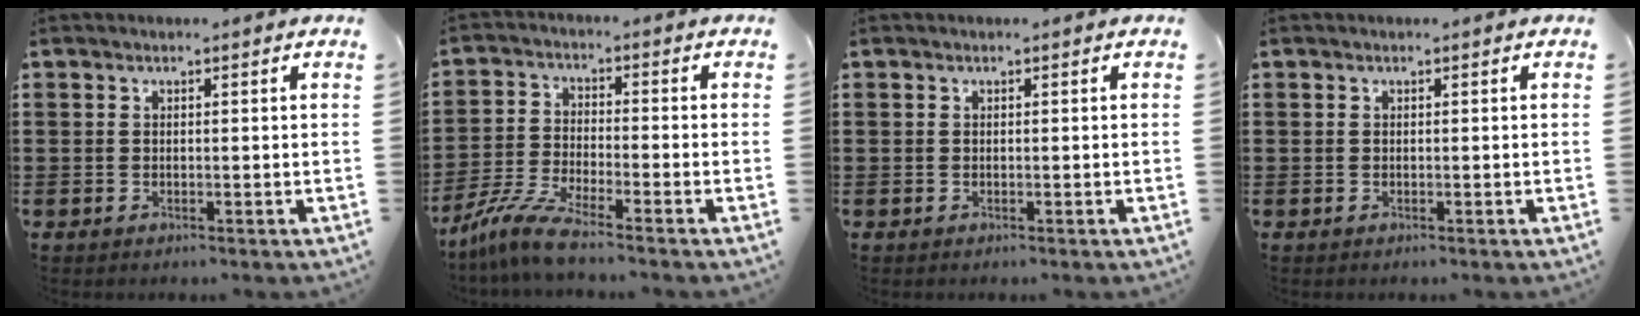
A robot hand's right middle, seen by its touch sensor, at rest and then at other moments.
{"total": 6.1, "force": [-5.2, 0.1, 3.3], "torque": [-0.088, -0.018, -0.105]}
{"total": 0.0}
{"total": 0.0}